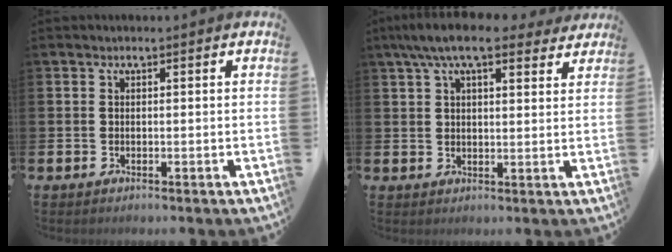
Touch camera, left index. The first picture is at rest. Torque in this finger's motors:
{"motor_torque": [1.12, -1.02, 0.30, 0.21]}